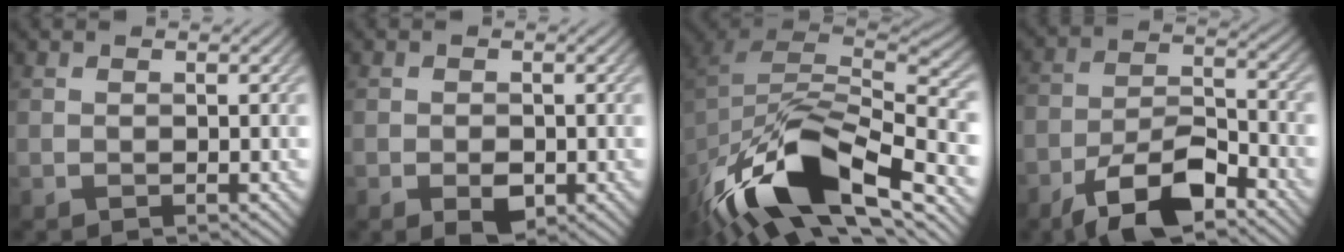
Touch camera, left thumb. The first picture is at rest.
{"total": 2.4, "force": [-0.8, 1.6, 1.7], "torque": [-0.028, -0.008, -0.012]}
{"total": 16.1, "force": [-9.4, 7.1, 10.9], "torque": [-0.234, -0.023, -0.166]}
{"total": 9.9, "force": [-6.6, 3.9, 6.3], "torque": [-0.109, 0.002, -0.134]}